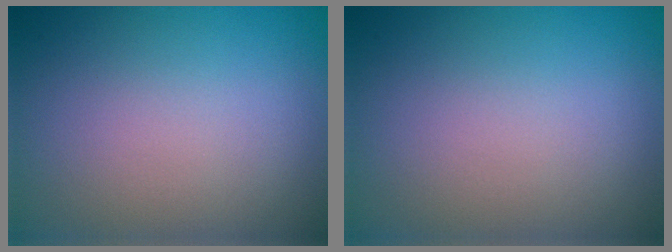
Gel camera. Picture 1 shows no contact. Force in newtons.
{"total": 0.0}